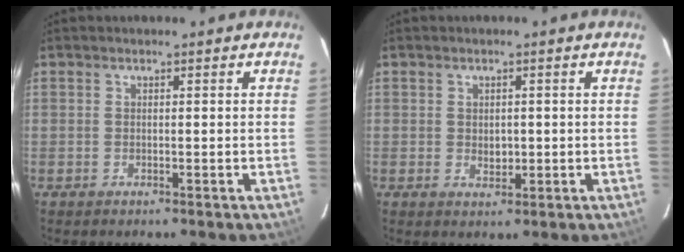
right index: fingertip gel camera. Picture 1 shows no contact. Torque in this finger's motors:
{"motor_torque": [0.07, -0.02, 0.11, 0.03]}